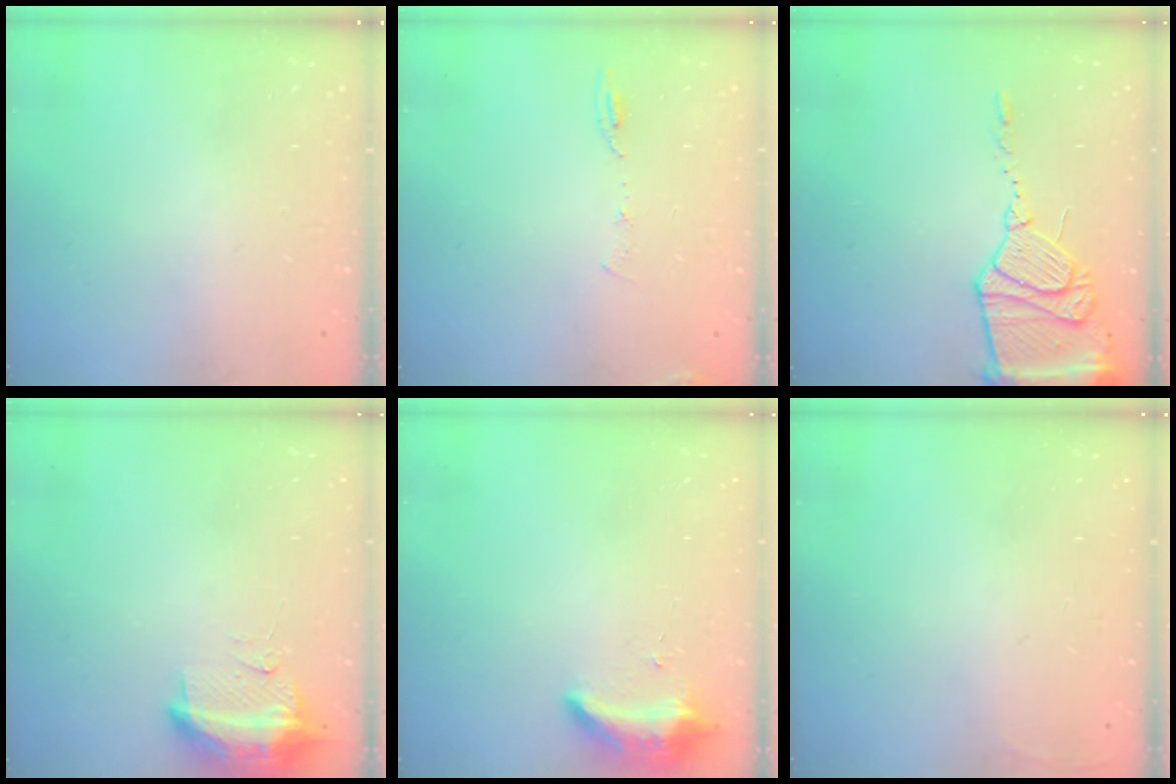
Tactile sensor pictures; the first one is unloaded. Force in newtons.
{"total": 6.4, "press": 6.2, "slide": 1.6}
{"total": 17.8, "press": 17.7, "slide": 1.5}
{"total": 11.3, "press": 10.3, "slide": 4.7}
{"total": 8.4, "press": 8.4, "slide": 0.4}
{"total": 2.7, "press": 2.6, "slide": 1.0}